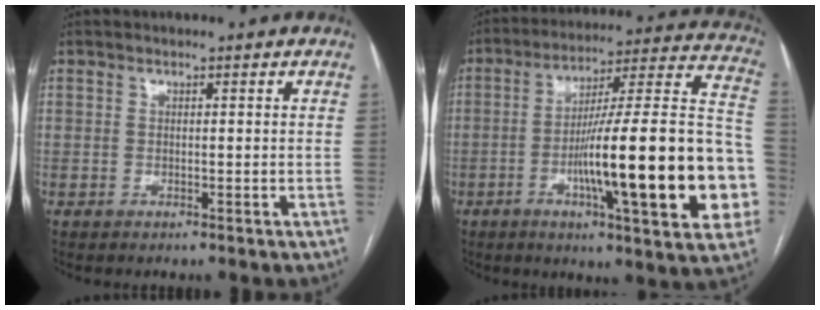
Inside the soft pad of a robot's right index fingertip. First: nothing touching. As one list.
[{"total": 27.0, "force": [-6.4, 2.8, 26.1], "torque": [-0.307, 0.013, -0.097]}]